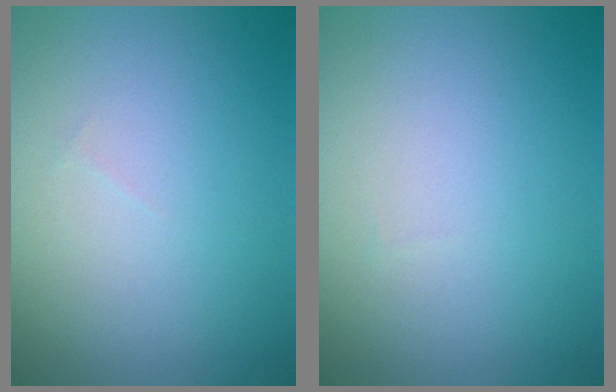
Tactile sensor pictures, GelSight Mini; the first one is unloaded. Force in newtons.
{"total": 0.0}